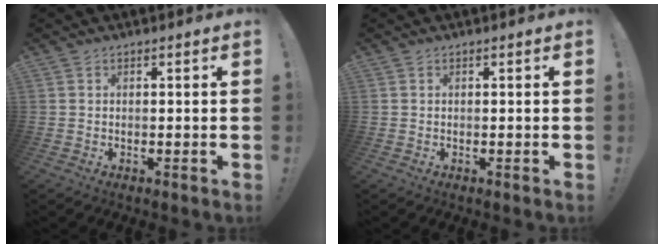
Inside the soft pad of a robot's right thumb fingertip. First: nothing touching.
{"total": 0.0}